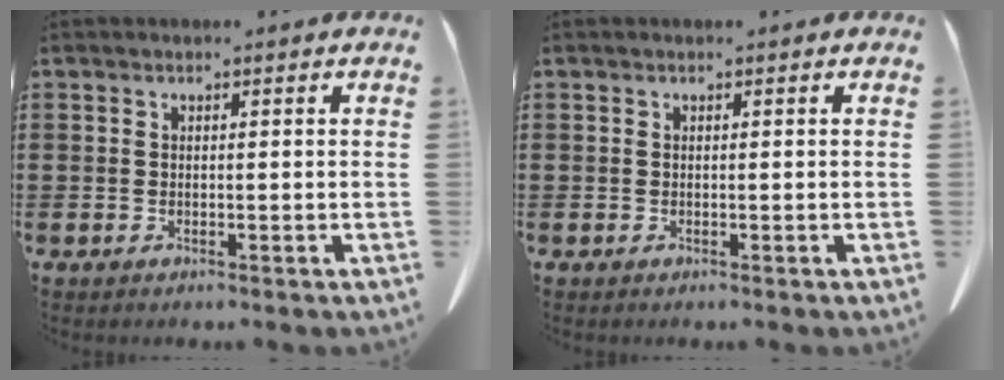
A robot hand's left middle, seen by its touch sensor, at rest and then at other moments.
{"total": 0.0}